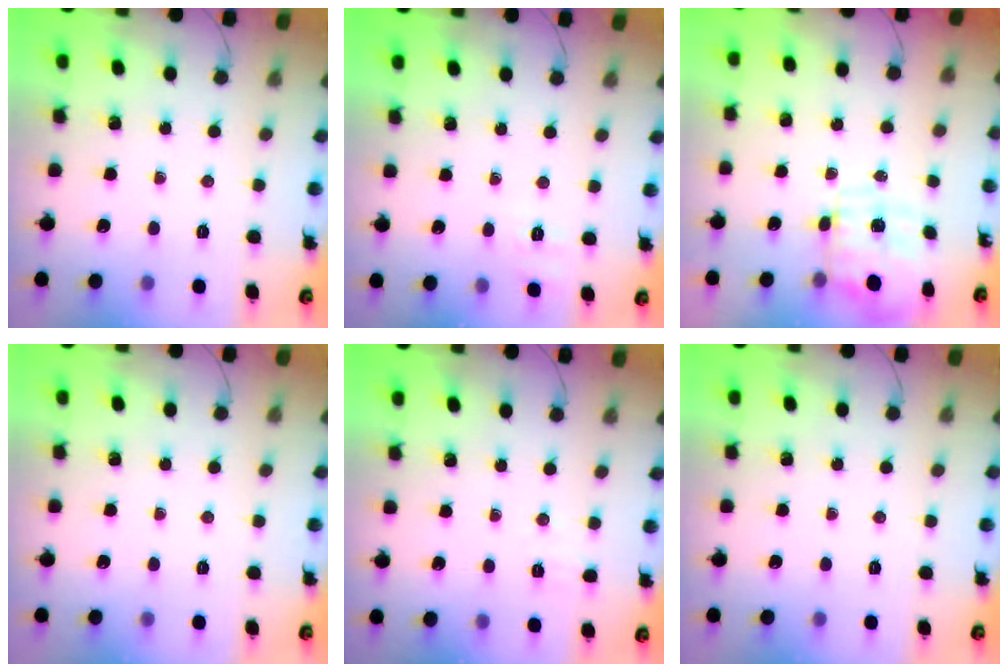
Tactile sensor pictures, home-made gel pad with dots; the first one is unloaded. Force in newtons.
{"total": 1.8, "press": 0.1, "slide": 1.8}
{"total": 3.5, "press": 3.4, "slide": 1.1}
{"total": 0.0}
{"total": 1.3, "press": 0.5, "slide": 1.3}
{"total": 0.0}